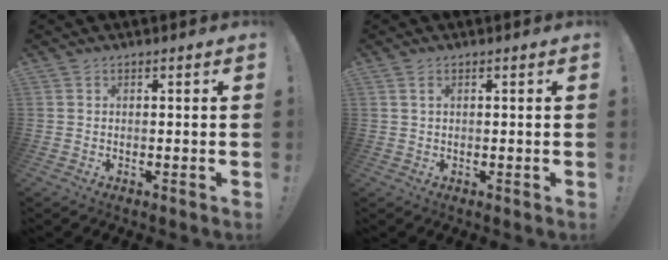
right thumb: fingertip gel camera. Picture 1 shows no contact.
{"total": 1.1, "force": [0.6, 0.7, 0.6], "torque": [-0.011, 0.001, 0.010]}